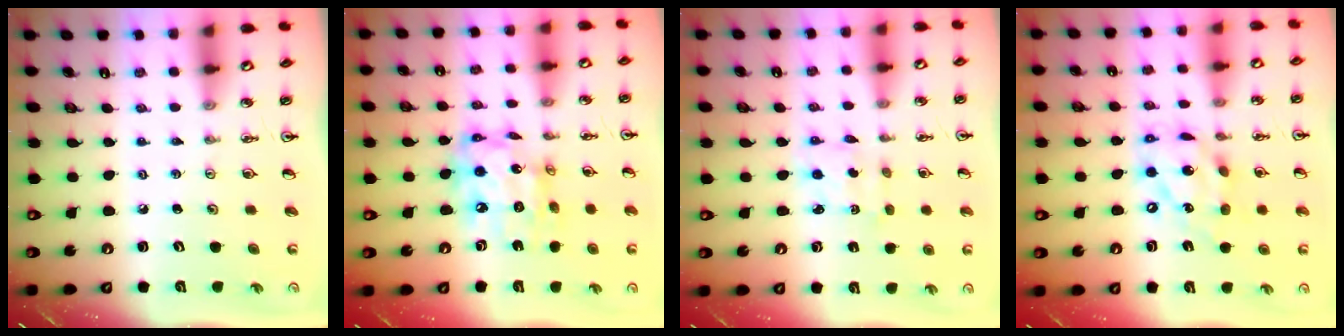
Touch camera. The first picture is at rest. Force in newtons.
{"total": 14.1, "press": 14.1, "slide": 1.0}
{"total": 2.2, "press": 2.0, "slide": 0.8}
{"total": 13.8, "press": 13.8, "slide": 1.2}